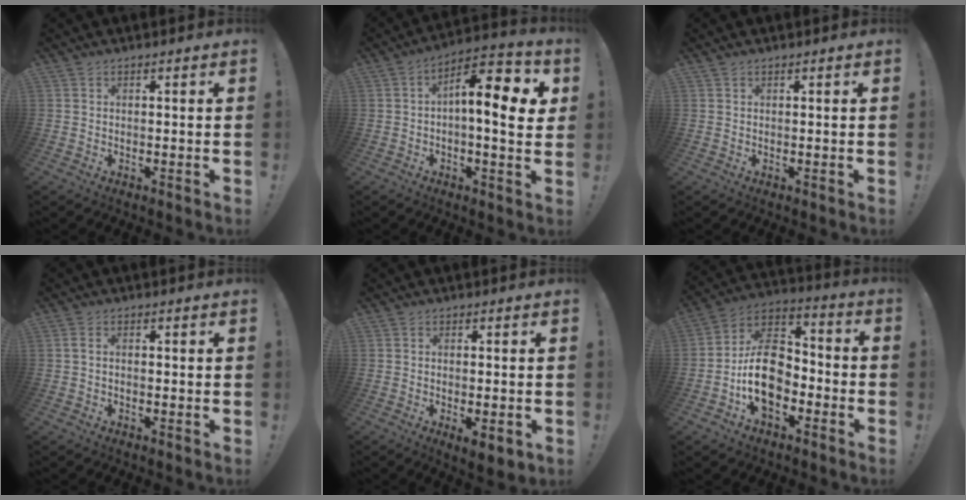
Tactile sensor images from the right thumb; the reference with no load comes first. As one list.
[{"total": 13.8, "force": [2.7, 4.8, 12.7], "torque": [-0.195, -0.005, 0.036]}, {"total": 0.0}, {"total": 1.2, "force": [-0.3, 0.4, 1.1], "torque": [-0.023, 0.005, -0.006]}, {"total": 4.5, "force": [-0.3, 1.2, 4.3], "torque": [-0.056, -0.010, 0.002]}, {"total": 16.8, "force": [-4.8, 11.6, 11.1], "torque": [-0.185, 0.038, -0.074]}]